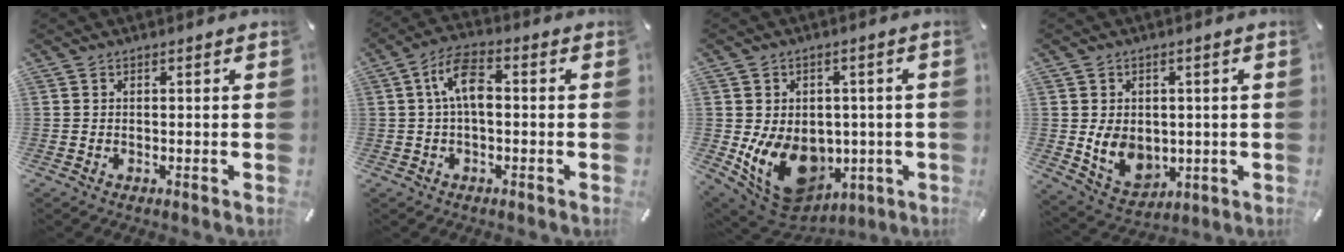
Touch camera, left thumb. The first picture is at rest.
{"total": 8.3, "force": [0.3, 4.2, 7.1], "torque": [-0.136, 0.014, 0.003]}
{"total": 14.2, "force": [-3.0, 11.4, 8.0], "torque": [-0.131, -0.006, -0.036]}
{"total": 9.1, "force": [-0.1, 7.7, 4.8], "torque": [-0.099, -0.003, 0.002]}